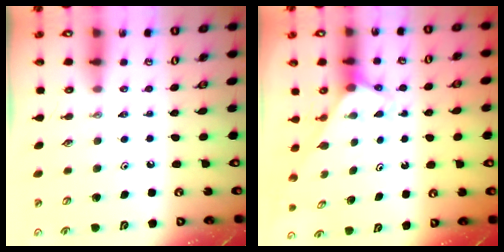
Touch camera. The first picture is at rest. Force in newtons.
{"total": 2.6, "press": 2.6, "slide": 0.2}